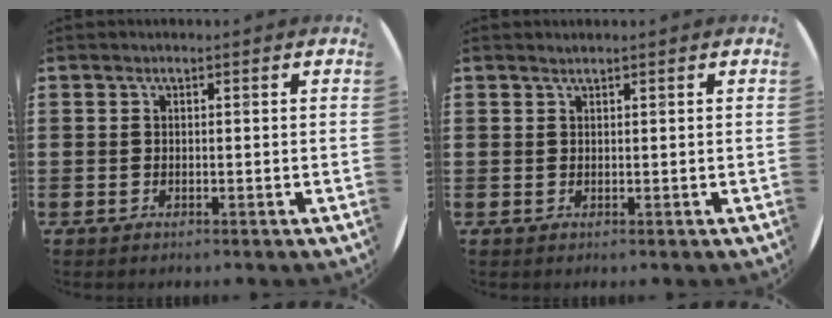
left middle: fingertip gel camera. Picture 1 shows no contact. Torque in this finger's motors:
{"motor_torque": [0.19, -0.12, -0.02, 0.00]}